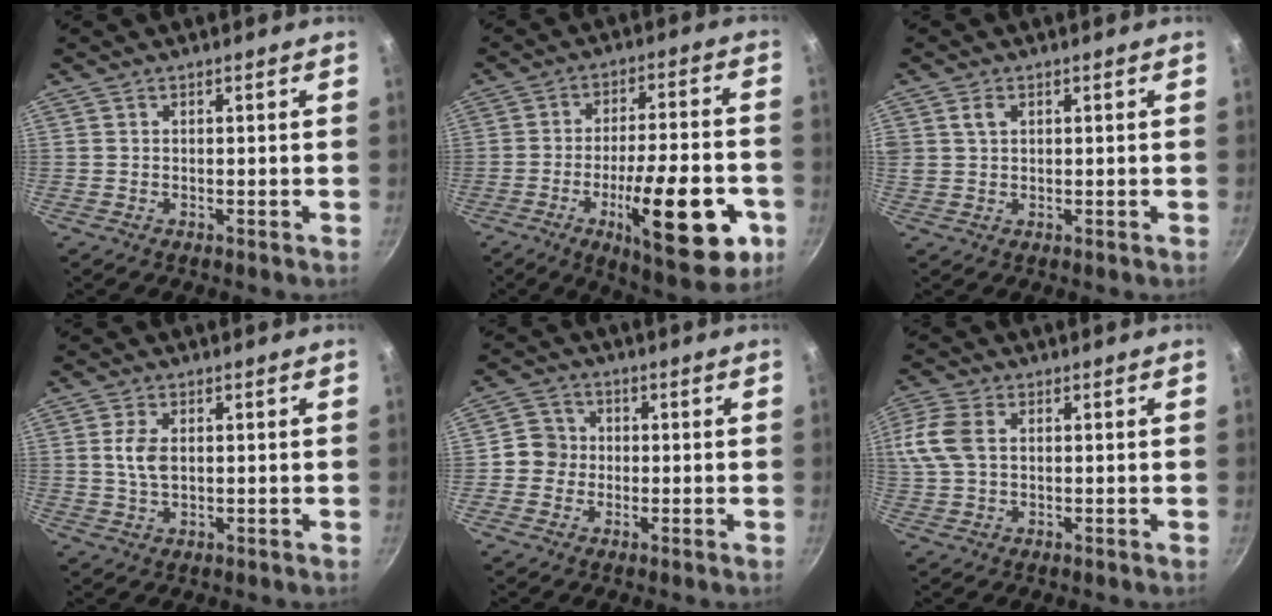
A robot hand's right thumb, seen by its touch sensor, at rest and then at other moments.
{"total": 21.0, "force": [-7.5, 6.6, 18.5], "torque": [-0.245, 0.025, -0.102]}
{"total": 2.7, "force": [1.0, 1.9, 1.6], "torque": [-0.021, 0.000, 0.021]}
{"total": 4.4, "force": [0.6, 2.5, 3.5], "torque": [-0.068, 0.000, 0.014]}
{"total": 5.0, "force": [-0.5, 4.8, 1.3], "torque": [0.005, 0.012, -0.023]}
{"total": 8.2, "force": [1.5, 5.3, 6.0], "torque": [-0.135, 0.015, 0.025]}